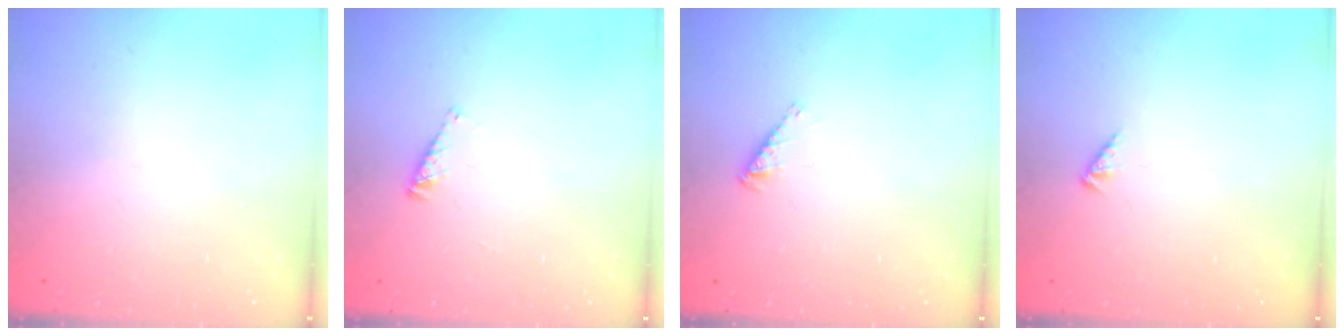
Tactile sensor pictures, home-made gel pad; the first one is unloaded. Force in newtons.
{"total": 2.5, "press": 2.4, "slide": 0.4}
{"total": 2.8, "press": 2.7, "slide": 0.5}
{"total": 1.2, "press": 1.1, "slide": 0.3}